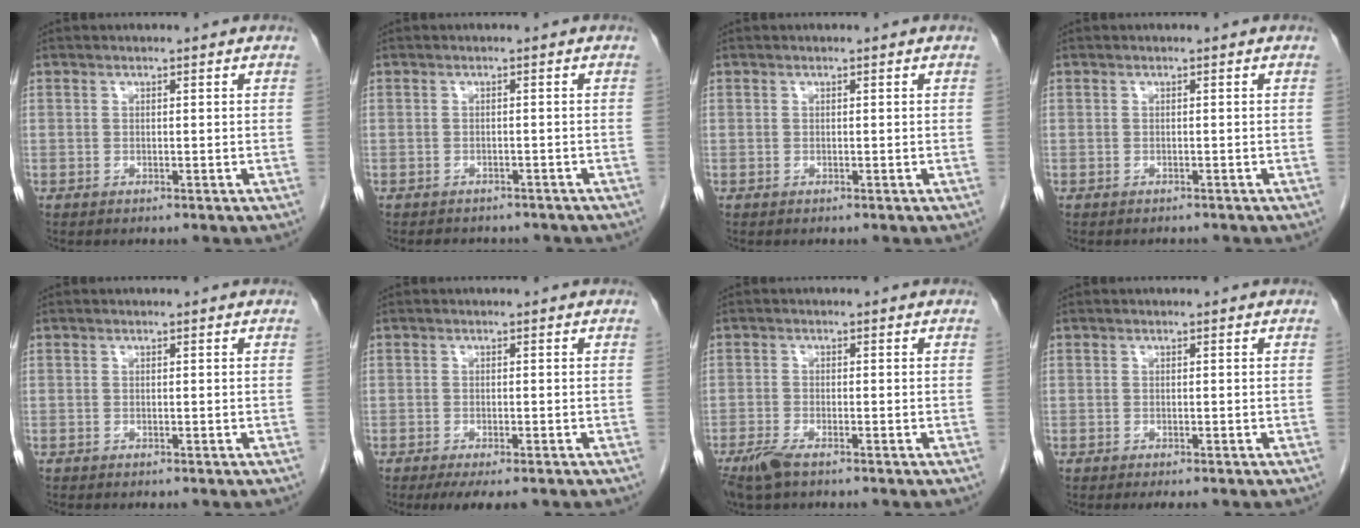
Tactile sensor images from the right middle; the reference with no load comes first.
{"total": 5.6, "force": [-4.9, 2.4, 1.5], "torque": [-0.017, 0.005, -0.051]}
{"total": 0.0}
{"total": 0.8, "force": [-0.8, 0.2, 0.0], "torque": [-0.008, -0.003, -0.011]}
{"total": 0.0}
{"total": 4.7, "force": [-3.4, 1.2, 3.0], "torque": [-0.042, -0.012, -0.049]}
{"total": 3.6, "force": [-2.5, 0.7, 2.4], "torque": [-0.055, -0.008, -0.049]}
{"total": 2.7, "force": [-2.0, 0.8, 1.7], "torque": [-0.023, -0.008, -0.025]}